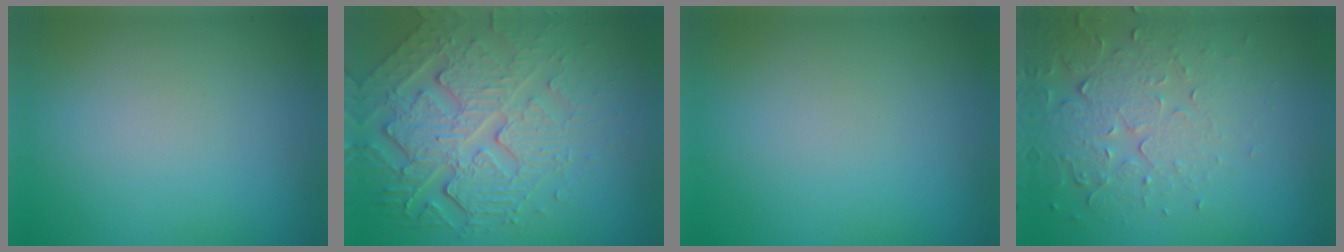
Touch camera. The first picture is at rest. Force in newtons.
{"total": 7.4, "press": 5.4, "slide": 5.1}
{"total": 0.0}
{"total": 5.2, "press": 3.8, "slide": 3.5}